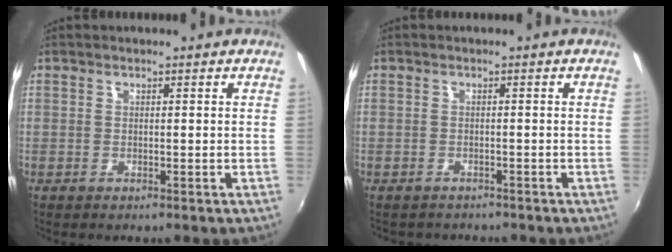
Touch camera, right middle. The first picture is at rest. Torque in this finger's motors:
{"motor_torque": [0.01, -0.09, 0.00, 0.01]}